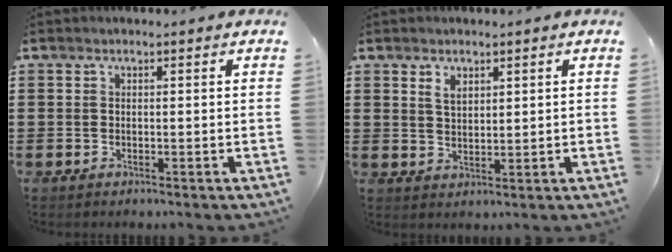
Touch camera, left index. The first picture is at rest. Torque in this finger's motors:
{"motor_torque": [0.43, -0.40, 0.07, 0.05]}